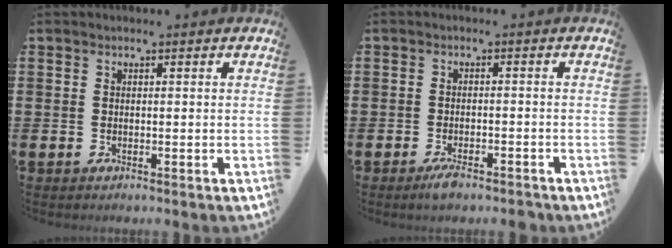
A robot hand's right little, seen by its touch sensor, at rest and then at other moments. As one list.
[{"total": 2.1, "force": [-1.5, 0.6, 1.4], "torque": [-0.017, 0.002, -0.032]}]